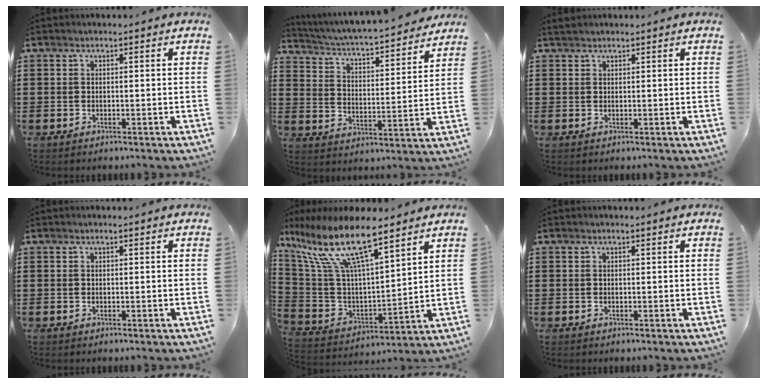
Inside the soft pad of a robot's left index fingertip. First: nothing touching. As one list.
[{"total": 3.4, "force": [3.3, -0.3, 0.9], "torque": [-0.037, -0.036, 0.045]}, {"total": 1.1, "force": [1.0, 0.3, 0.4], "torque": [-0.010, 0.001, 0.019]}, {"total": 0.0}, {"total": 13.9, "force": [9.1, 3.6, 9.8], "torque": [-0.230, -0.047, 0.155]}, {"total": 0.0}]